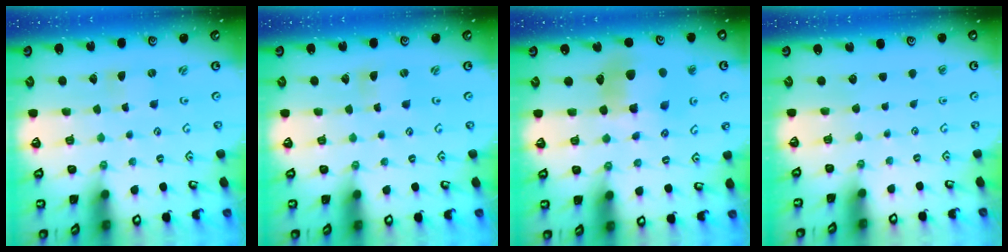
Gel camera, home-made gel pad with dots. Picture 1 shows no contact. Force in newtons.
{"total": 0.0}
{"total": 11.0, "press": 10.9, "slide": 1.4}
{"total": 0.0}